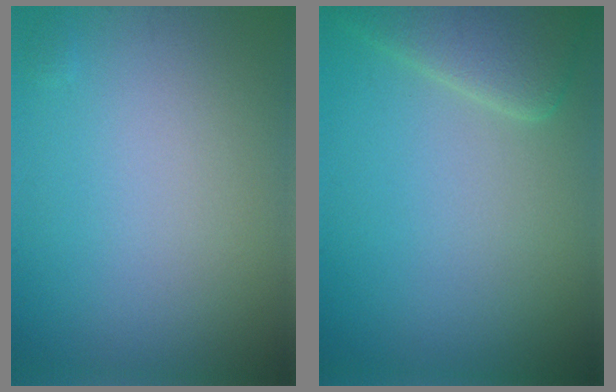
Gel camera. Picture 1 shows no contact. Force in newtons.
{"total": 3.5, "press": 3.5, "slide": 0.4}